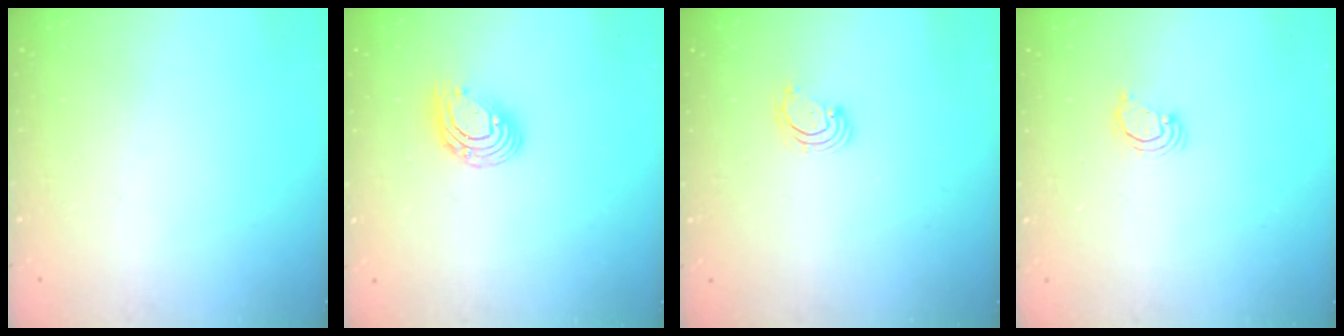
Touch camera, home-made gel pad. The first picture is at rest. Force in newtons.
{"total": 9.4, "press": 9.4, "slide": 0.8}
{"total": 2.5, "press": 2.5, "slide": 0.3}
{"total": 2.8, "press": 2.8, "slide": 0.2}